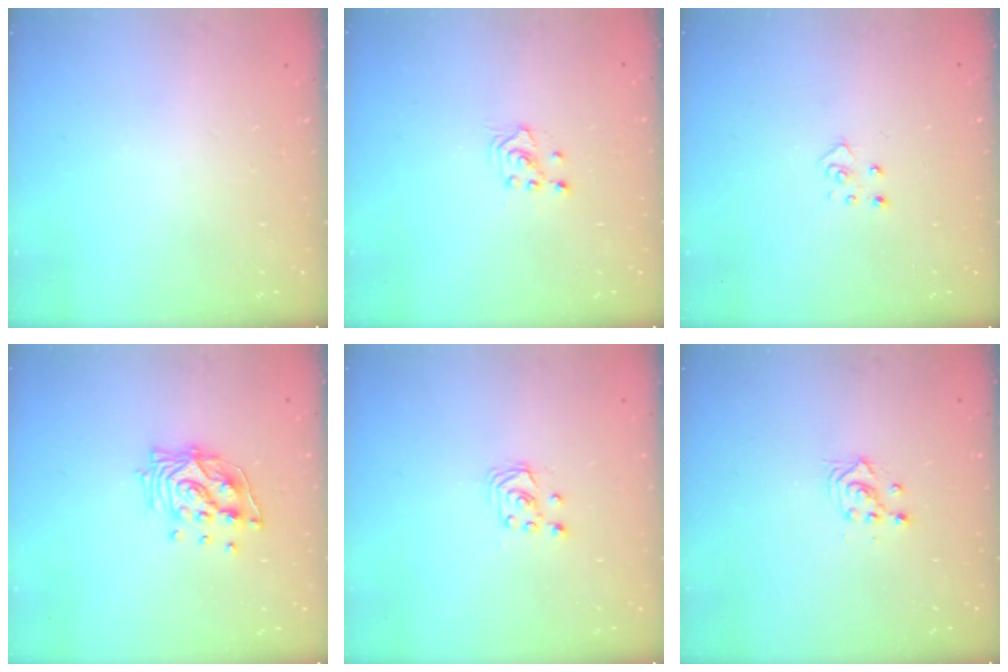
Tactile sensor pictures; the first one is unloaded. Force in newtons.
{"total": 2.5, "press": 2.4, "slide": 0.9}
{"total": 3.8, "press": 3.8, "slide": 0.4}
{"total": 11.7, "press": 11.6, "slide": 1.4}
{"total": 2.6, "press": 2.6, "slide": 0.3}
{"total": 2.3, "press": 2.3, "slide": 0.2}